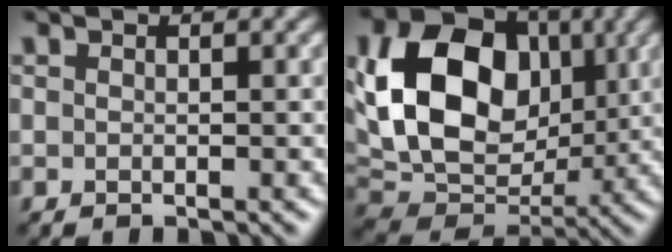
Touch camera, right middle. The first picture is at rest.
{"total": 13.6, "force": [2.2, 10.0, 9.0], "torque": [-0.169, 0.008, 0.034]}